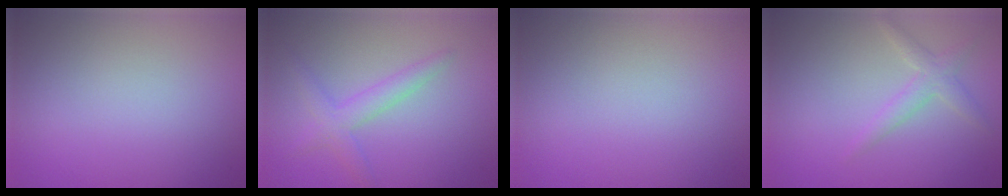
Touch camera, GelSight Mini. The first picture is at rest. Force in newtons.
{"total": 2.5, "press": 2.5, "slide": 0.1}
{"total": 0.0}
{"total": 1.9, "press": 1.9, "slide": 0.1}